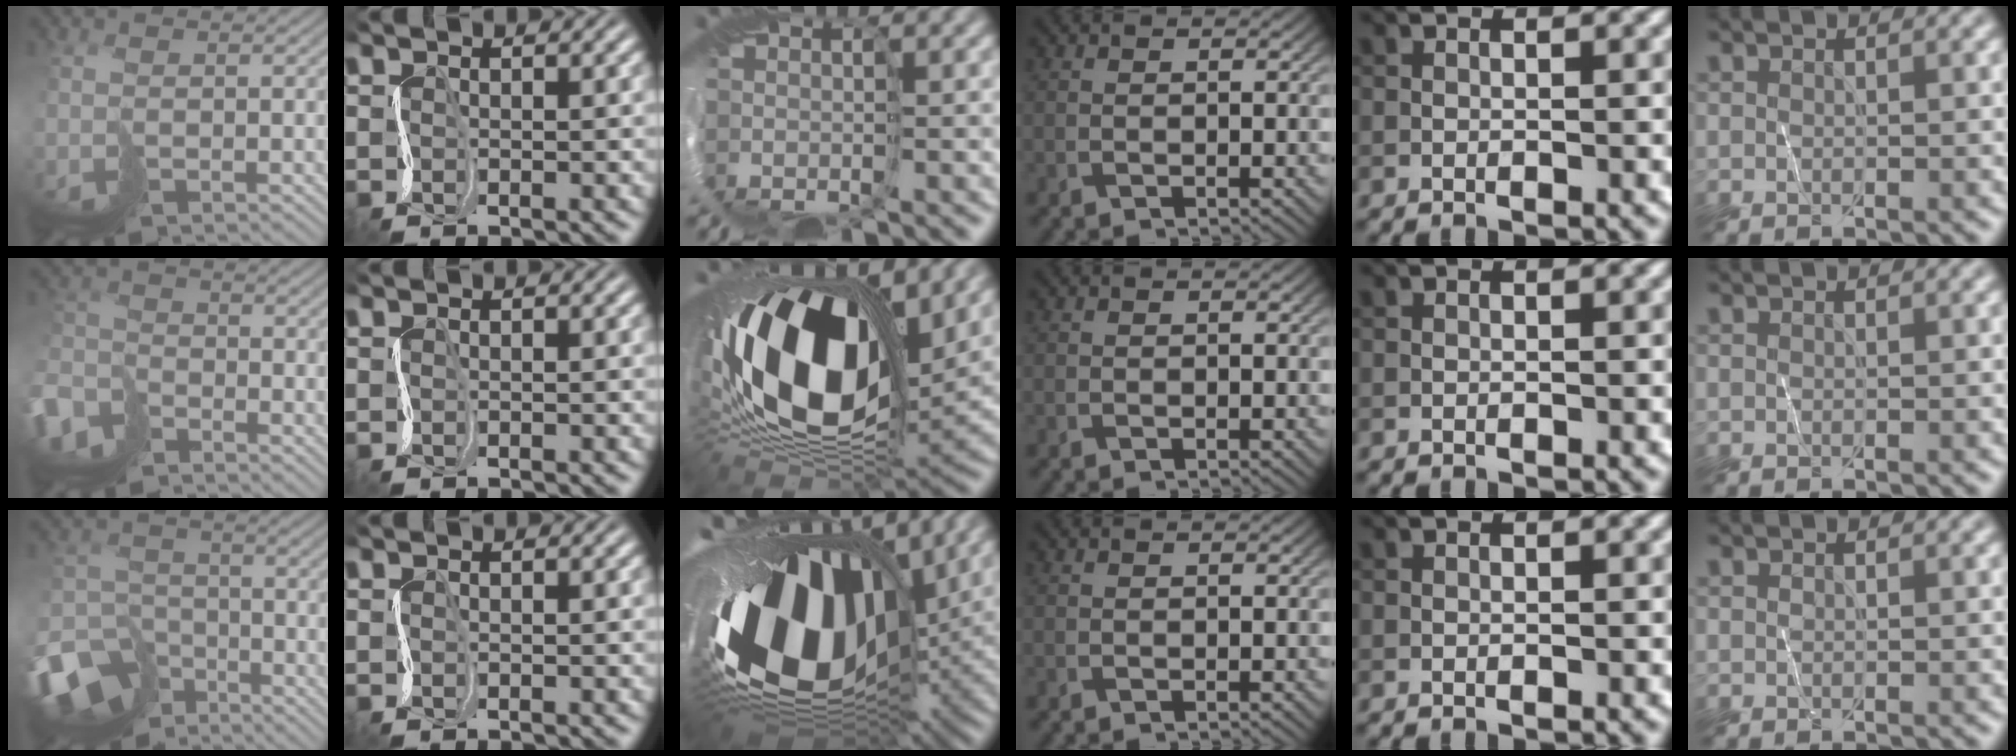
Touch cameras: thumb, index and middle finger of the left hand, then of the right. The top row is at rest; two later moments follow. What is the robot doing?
{"motion": "cut", "object": "bubble wrap"}